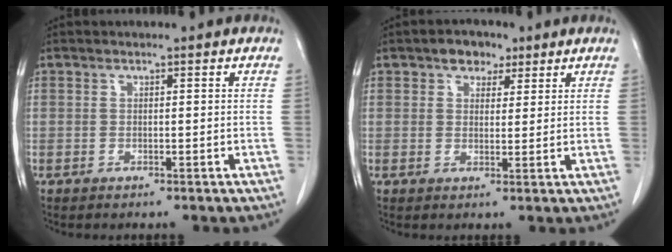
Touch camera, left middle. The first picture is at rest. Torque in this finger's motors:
{"motor_torque": [0.55, -0.46, -0.01, 0.02]}